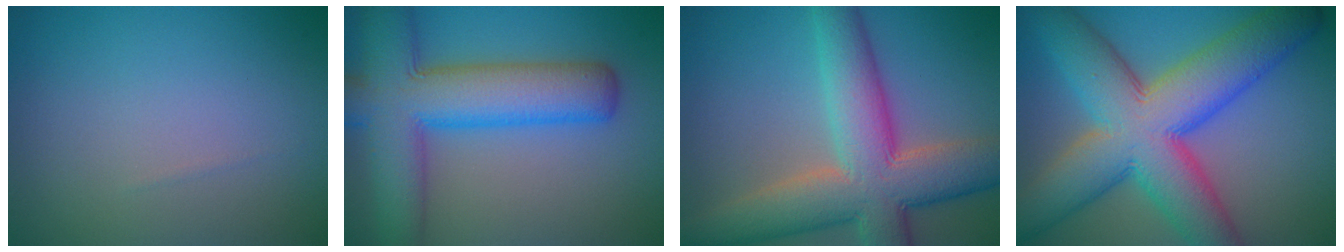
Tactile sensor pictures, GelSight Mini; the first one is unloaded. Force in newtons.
{"total": 9.8, "press": 9.8, "slide": 0.4}
{"total": 10.7, "press": 10.6, "slide": 0.6}
{"total": 13.2, "press": 13.2, "slide": 0.4}